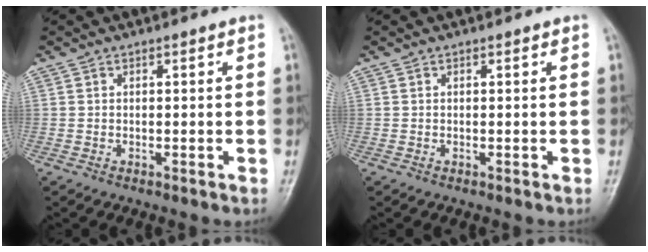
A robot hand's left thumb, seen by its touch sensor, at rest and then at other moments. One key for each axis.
{"total": 0.0}